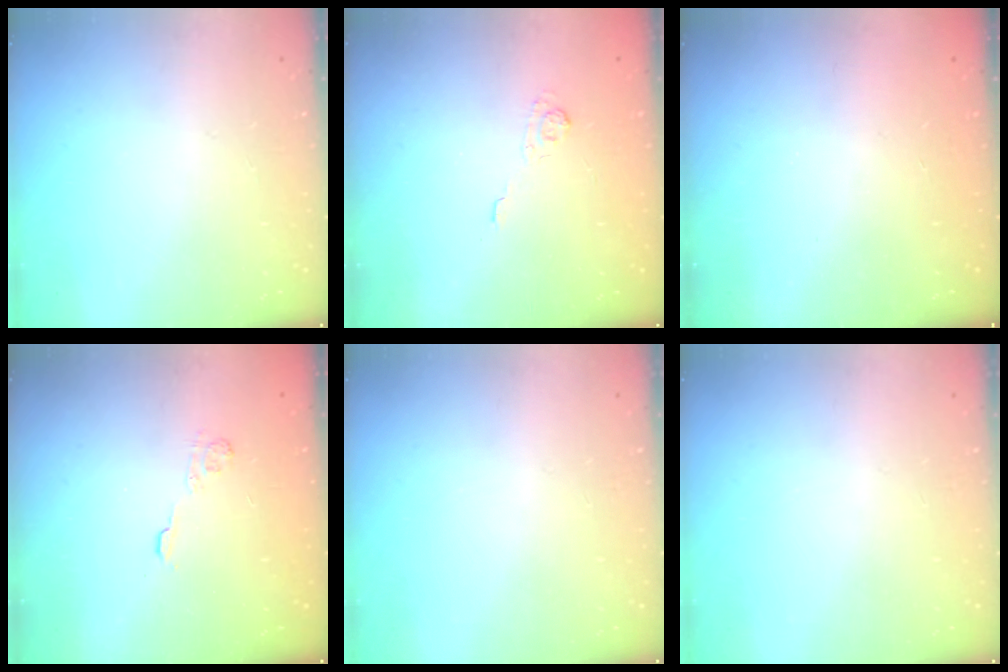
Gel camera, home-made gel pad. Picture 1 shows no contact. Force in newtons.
{"total": 2.0, "press": 1.5, "slide": 1.3}
{"total": 2.4, "press": 2.3, "slide": 0.8}
{"total": 3.2, "press": 2.8, "slide": 1.5}
{"total": 0.0}
{"total": 0.0}